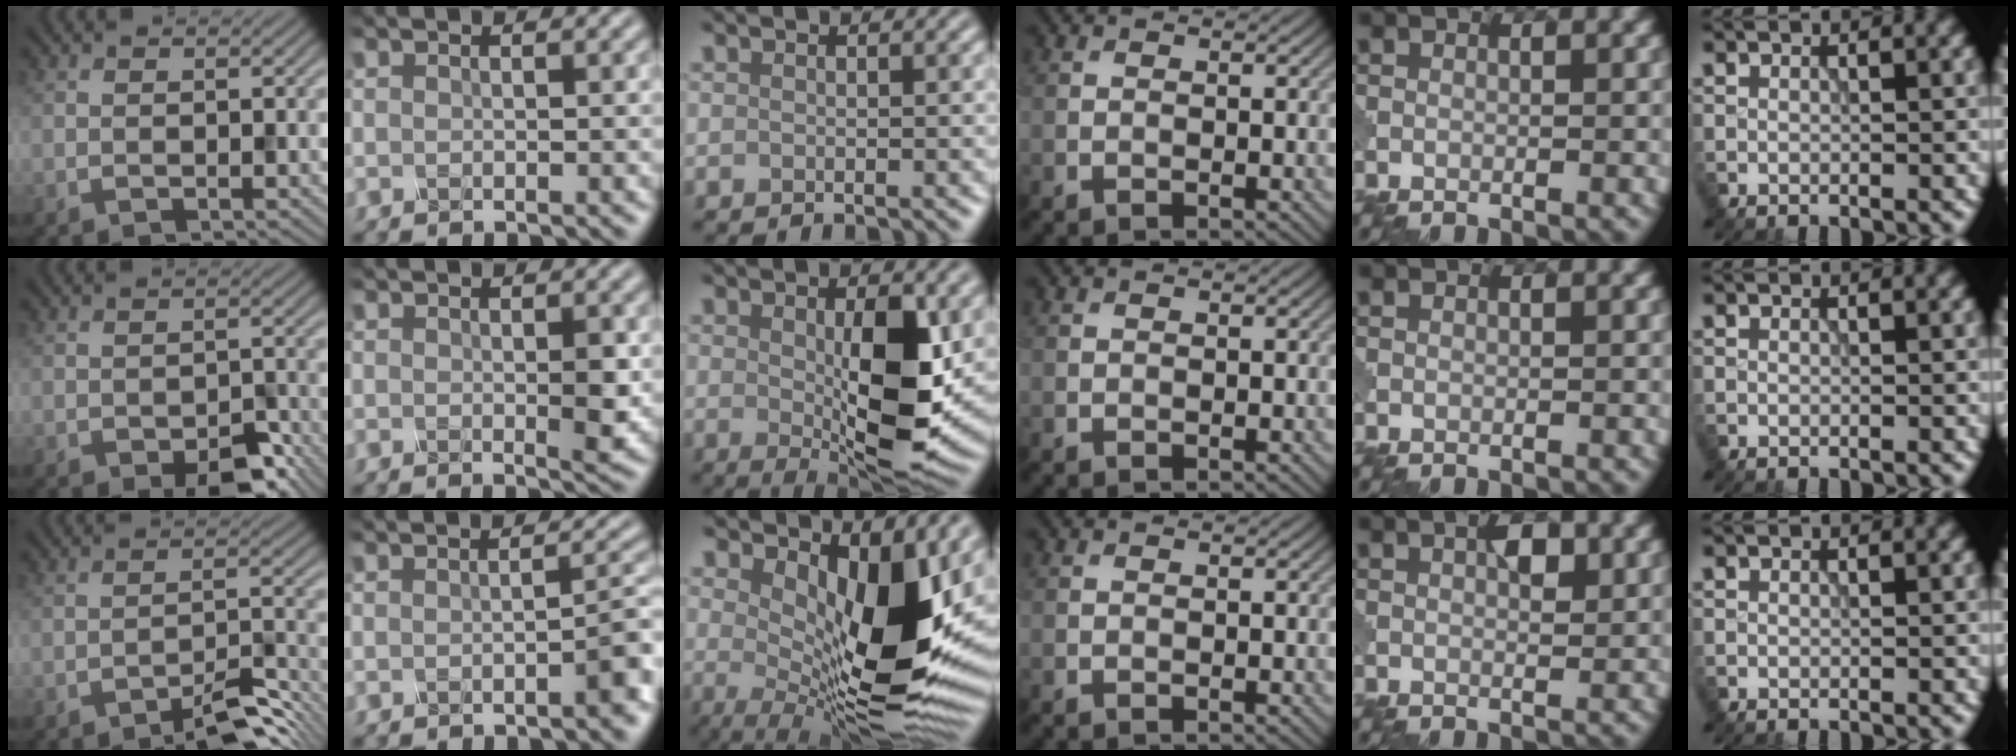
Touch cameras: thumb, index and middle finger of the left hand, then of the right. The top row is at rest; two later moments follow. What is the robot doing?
{"motion": "press", "object": "mechanical pencil"}